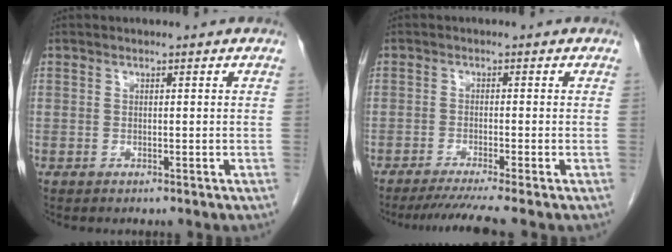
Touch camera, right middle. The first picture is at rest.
{"total": 6.0, "force": [-4.9, -1.4, 3.1], "torque": [-0.043, -0.019, -0.081]}